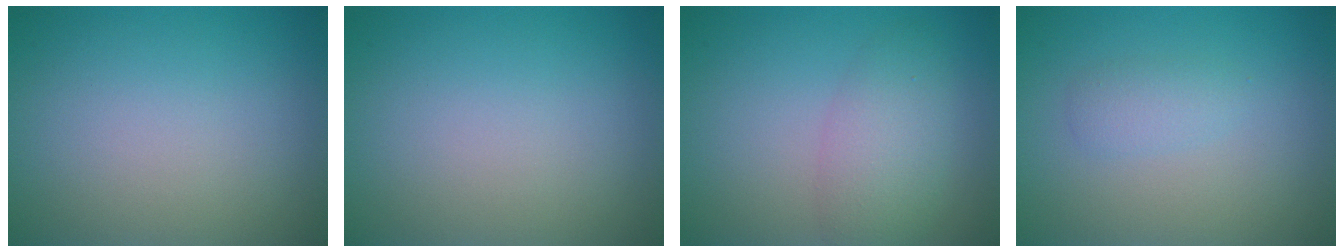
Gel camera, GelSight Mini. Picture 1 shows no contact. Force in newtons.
{"total": 0.0}
{"total": 3.6, "press": 3.6, "slide": 0.2}
{"total": 1.4, "press": 1.4, "slide": 0.0}